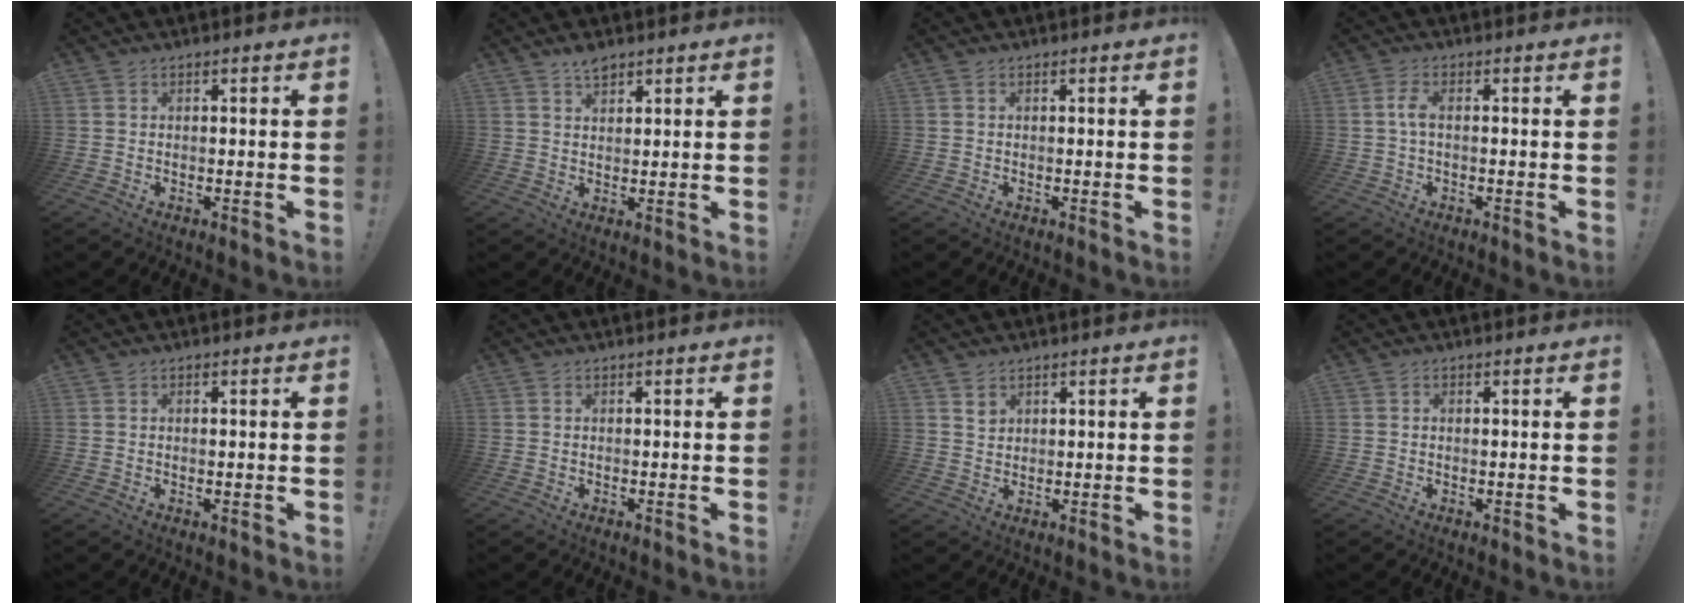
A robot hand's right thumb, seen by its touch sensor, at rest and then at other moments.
{"total": 3.7, "force": [3.0, 1.6, 1.6], "torque": [-0.024, -0.017, 0.053]}
{"total": 0.0}
{"total": 3.6, "force": [-0.3, 1.2, 3.4], "torque": [-0.069, 0.005, -0.006]}
{"total": 0.0}
{"total": 0.0}
{"total": 2.5, "force": [1.8, 1.6, 0.6], "torque": [0.000, -0.014, 0.032]}
{"total": 0.5, "force": [-0.1, 0.3, 0.4], "torque": [-0.004, -0.001, -0.002]}